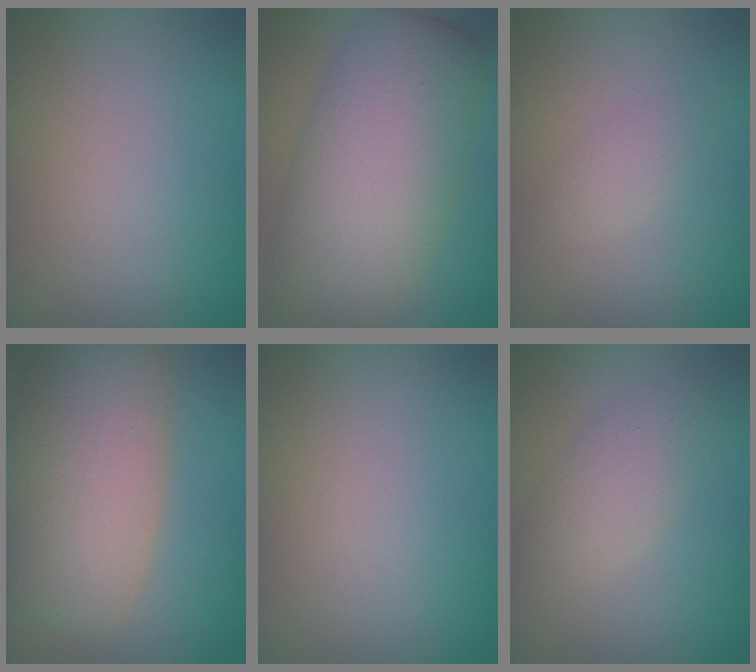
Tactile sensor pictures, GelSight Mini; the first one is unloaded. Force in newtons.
{"total": 10.0, "press": 10.0, "slide": 0.5}
{"total": 1.2, "press": 1.2, "slide": 0.1}
{"total": 11.0, "press": 11.0, "slide": 0.8}
{"total": 0.0}
{"total": 2.8, "press": 2.8, "slide": 0.2}